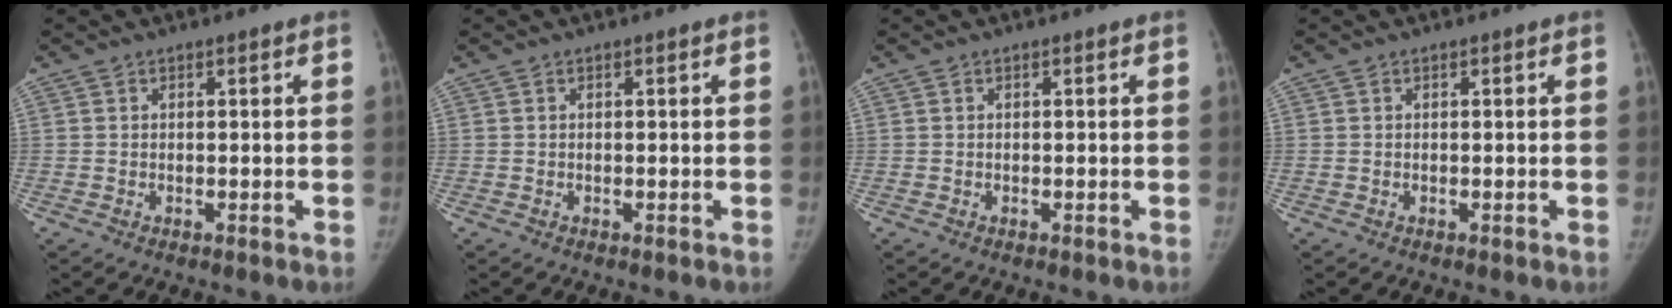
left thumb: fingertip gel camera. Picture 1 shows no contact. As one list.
[{"total": 0.0}, {"total": 0.0}, {"total": 0.0}]